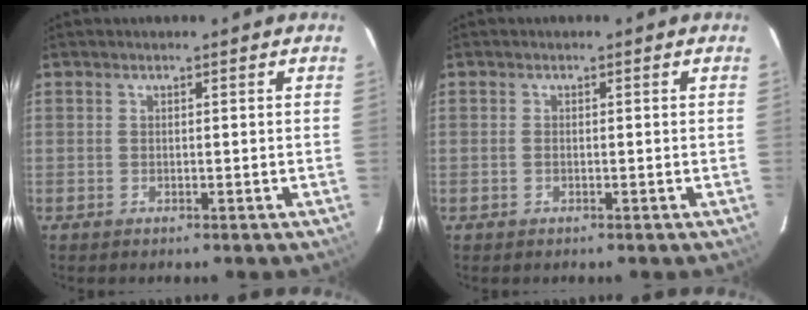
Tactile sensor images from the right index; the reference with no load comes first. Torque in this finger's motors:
{"motor_torque": [-0.10, 0.02, -0.03, 0.00]}